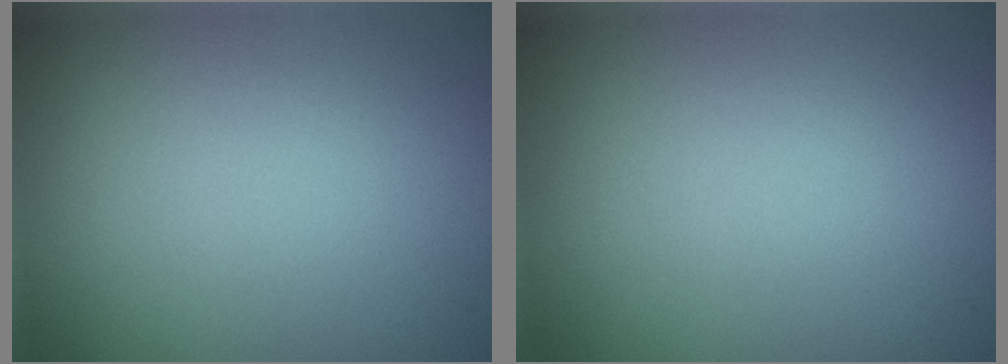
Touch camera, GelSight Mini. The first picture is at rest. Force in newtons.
{"total": 0.0}